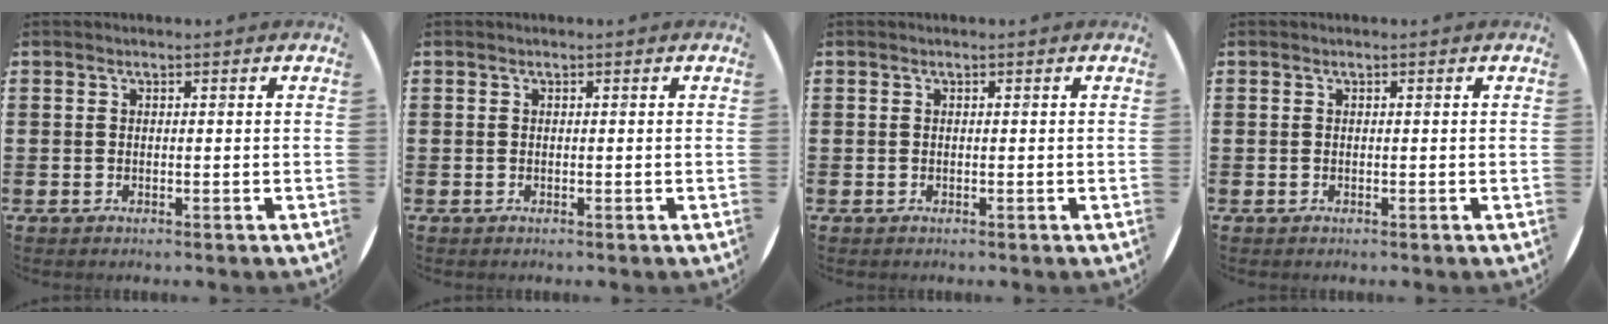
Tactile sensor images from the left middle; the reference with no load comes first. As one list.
[{"total": 0.0}, {"total": 0.0}, {"total": 0.0}]